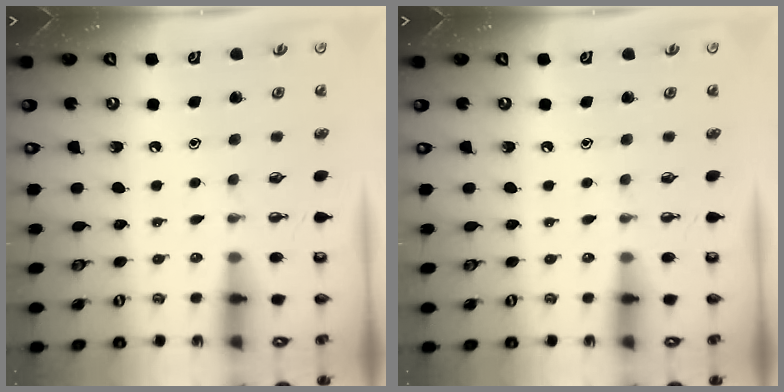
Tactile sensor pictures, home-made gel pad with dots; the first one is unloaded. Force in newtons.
{"total": 0.0}